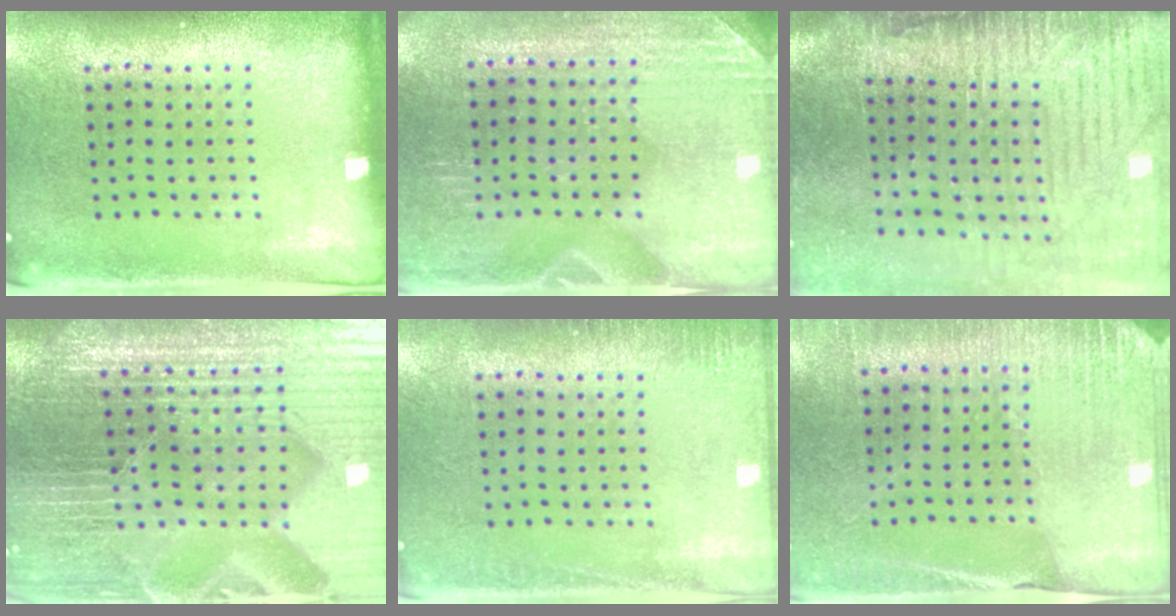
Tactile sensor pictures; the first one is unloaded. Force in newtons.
{"total": 2.9, "press": 2.9, "slide": 0.4}
{"total": 4.3, "press": 3.7, "slide": 2.2}
{"total": 7.0, "press": 6.1, "slide": 3.4}
{"total": 1.4, "press": 1.4, "slide": 0.4}
{"total": 2.8, "press": 2.8, "slide": 0.2}